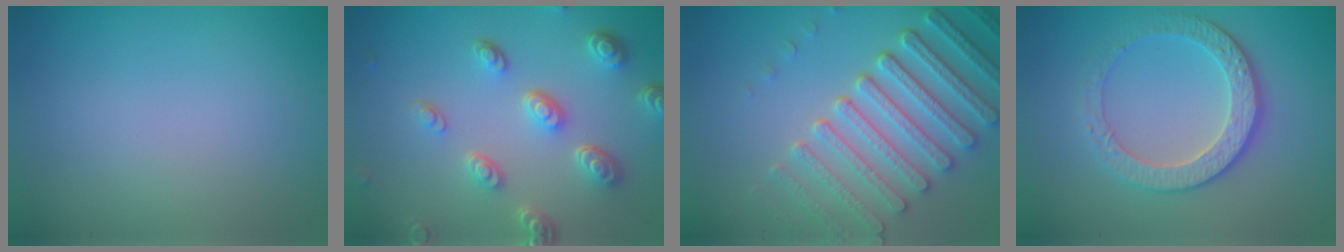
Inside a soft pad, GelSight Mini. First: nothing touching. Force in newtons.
{"total": 5.3, "press": 3.9, "slide": 3.6}
{"total": 6.9, "press": 5.7, "slide": 3.9}
{"total": 4.2, "press": 3.5, "slide": 2.3}